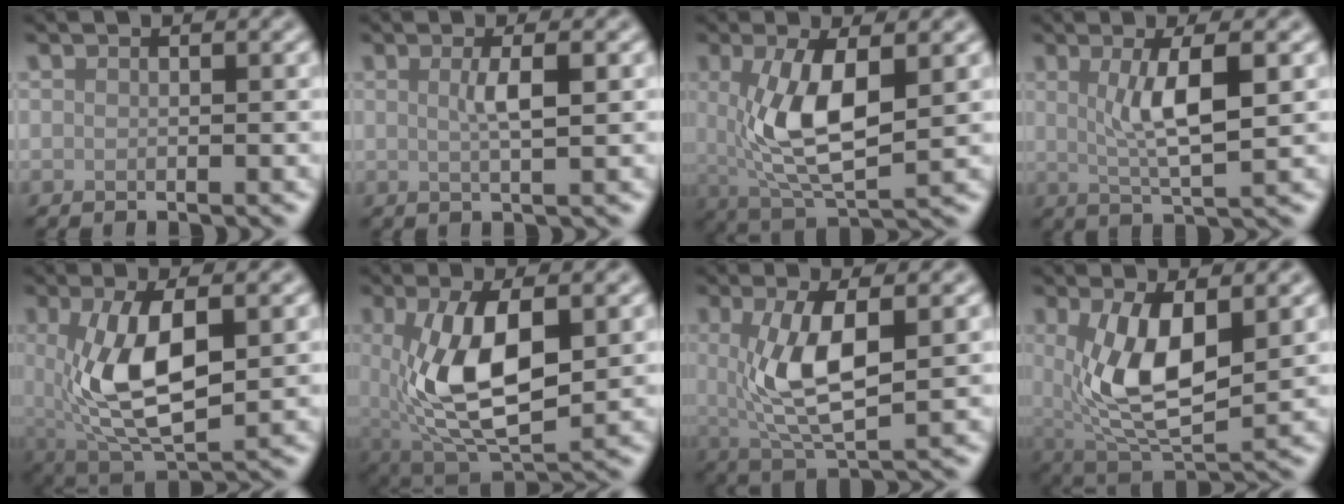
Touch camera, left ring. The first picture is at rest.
{"total": 2.3, "force": [0.4, 0.5, 2.2], "torque": [-0.038, 0.001, 0.003]}
{"total": 7.3, "force": [0.7, 2.9, 6.7], "torque": [-0.141, -0.008, 0.017]}
{"total": 4.8, "force": [0.9, 1.0, 4.6], "torque": [-0.084, -0.002, 0.019]}
{"total": 8.6, "force": [0.5, 3.9, 7.6], "torque": [-0.159, -0.007, 0.014]}
{"total": 9.5, "force": [0.5, 4.6, 8.3], "torque": [-0.170, -0.011, 0.018]}
{"total": 6.5, "force": [0.7, 2.3, 6.0], "torque": [-0.128, -0.007, 0.017]}
{"total": 8.1, "force": [1.1, 3.6, 7.2], "torque": [-0.145, -0.013, 0.024]}